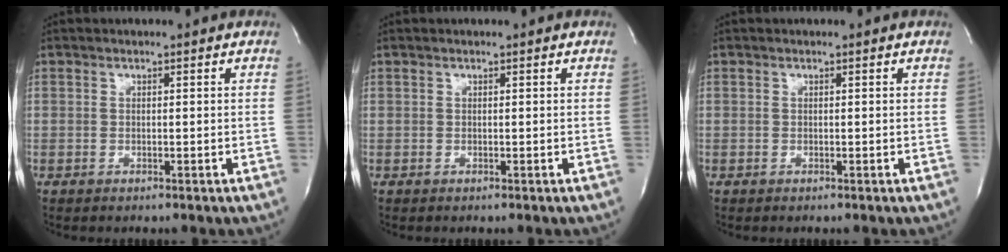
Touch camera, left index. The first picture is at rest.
{"total": 0.0}
{"total": 0.0}